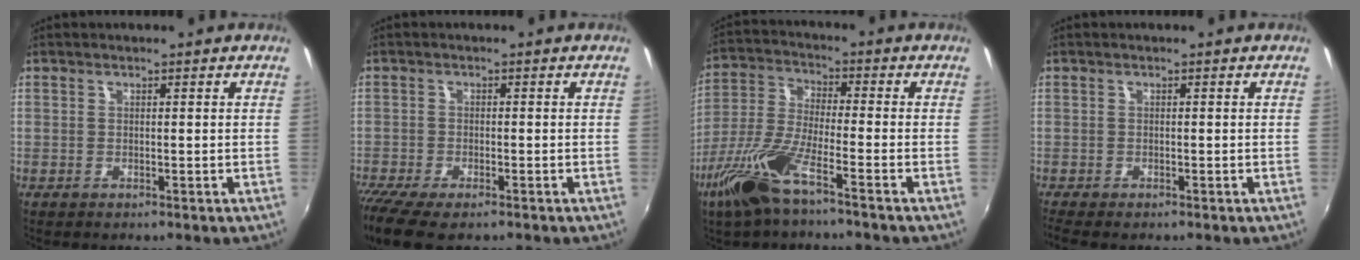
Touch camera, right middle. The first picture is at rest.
{"total": 8.6, "force": [-6.5, 2.5, 5.1], "torque": [-0.127, -0.041, -0.119]}
{"total": 11.7, "force": [-7.0, 2.0, 9.2], "torque": [-0.206, -0.015, -0.141]}
{"total": 2.8, "force": [-2.4, 0.6, 1.5], "torque": [-0.030, -0.018, -0.038]}